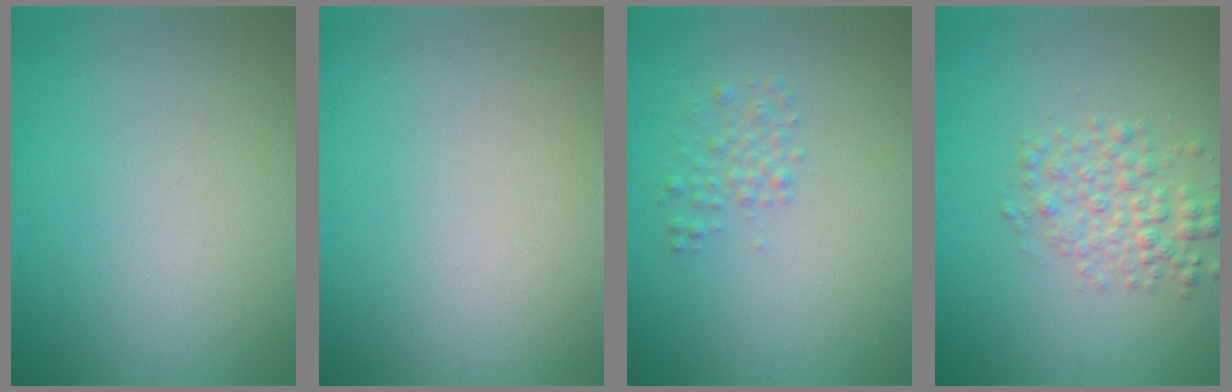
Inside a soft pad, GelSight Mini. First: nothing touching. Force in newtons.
{"total": 0.0}
{"total": 1.5, "press": 1.5, "slide": 0.1}
{"total": 2.9, "press": 2.9, "slide": 0.1}